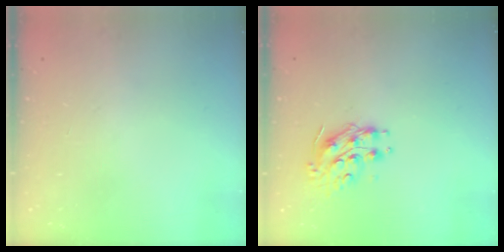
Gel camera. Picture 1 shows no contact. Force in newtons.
{"total": 9.0, "press": 9.0, "slide": 0.4}